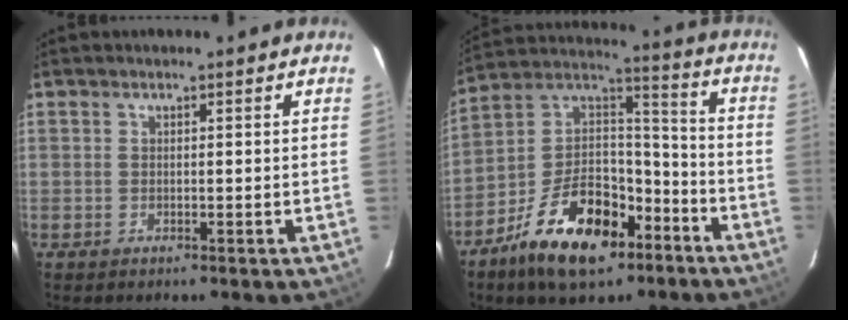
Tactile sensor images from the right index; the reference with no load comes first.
{"total": 20.4, "force": [-11.7, 10.5, 13.0], "torque": [-0.253, 0.027, -0.193]}